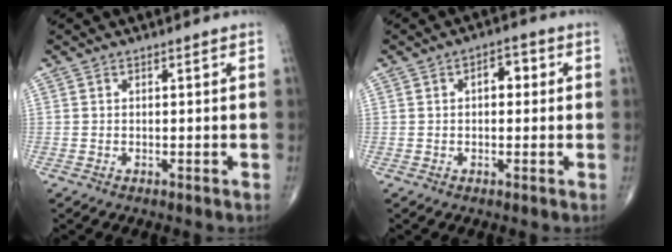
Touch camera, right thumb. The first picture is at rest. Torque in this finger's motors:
{"motor_torque": [0.48, 0.86, 0.58, 0.11, 0.00]}